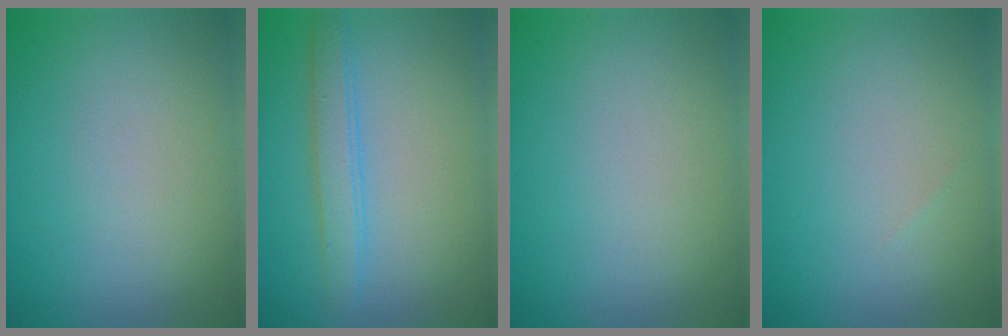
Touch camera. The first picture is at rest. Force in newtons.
{"total": 2.6, "press": 2.6, "slide": 0.1}
{"total": 0.0}
{"total": 0.0}